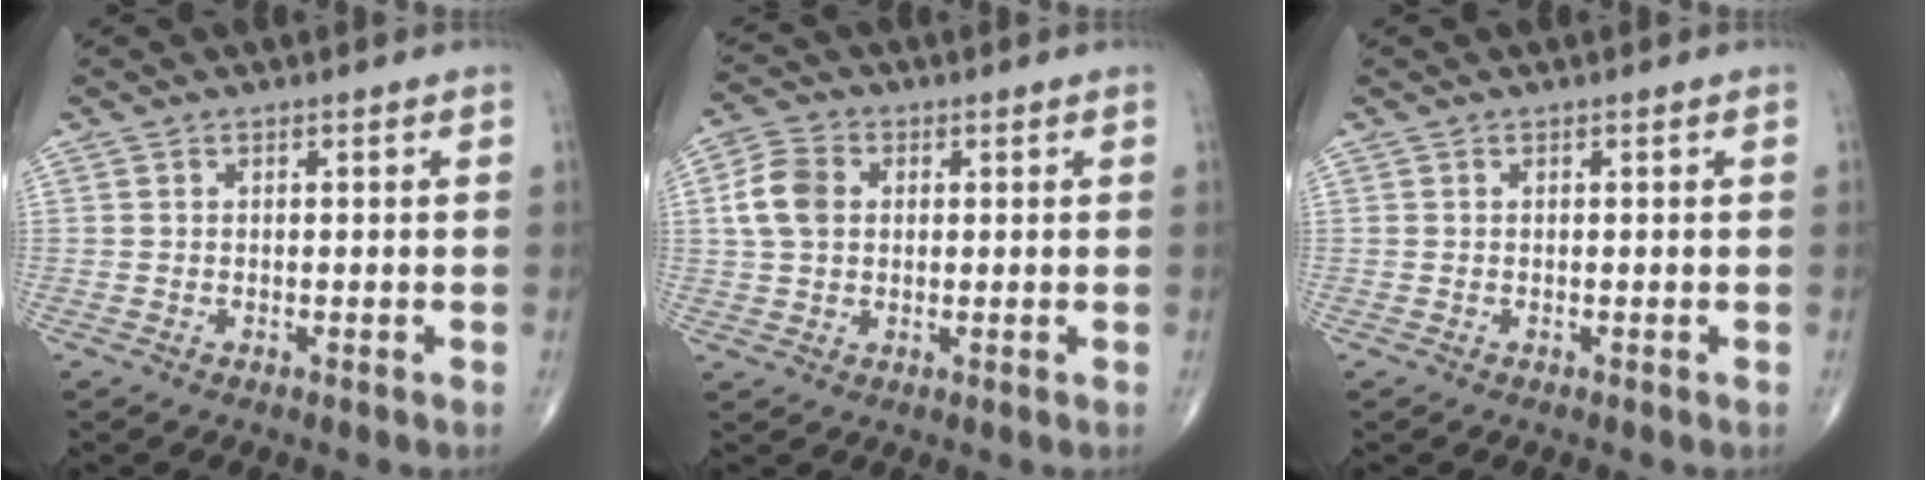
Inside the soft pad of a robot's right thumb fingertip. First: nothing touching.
{"total": 7.0, "force": [1.1, 5.2, 4.5], "torque": [-0.083, 0.010, 0.016]}
{"total": 0.0}